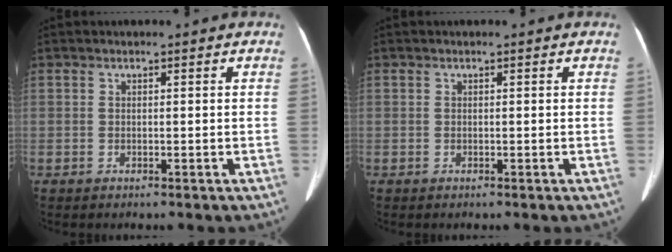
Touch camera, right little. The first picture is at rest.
{"total": 0.0}